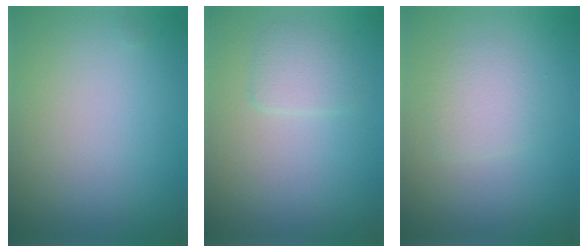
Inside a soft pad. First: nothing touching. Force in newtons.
{"total": 1.6, "press": 1.6, "slide": 0.3}
{"total": 1.9, "press": 1.9, "slide": 0.1}